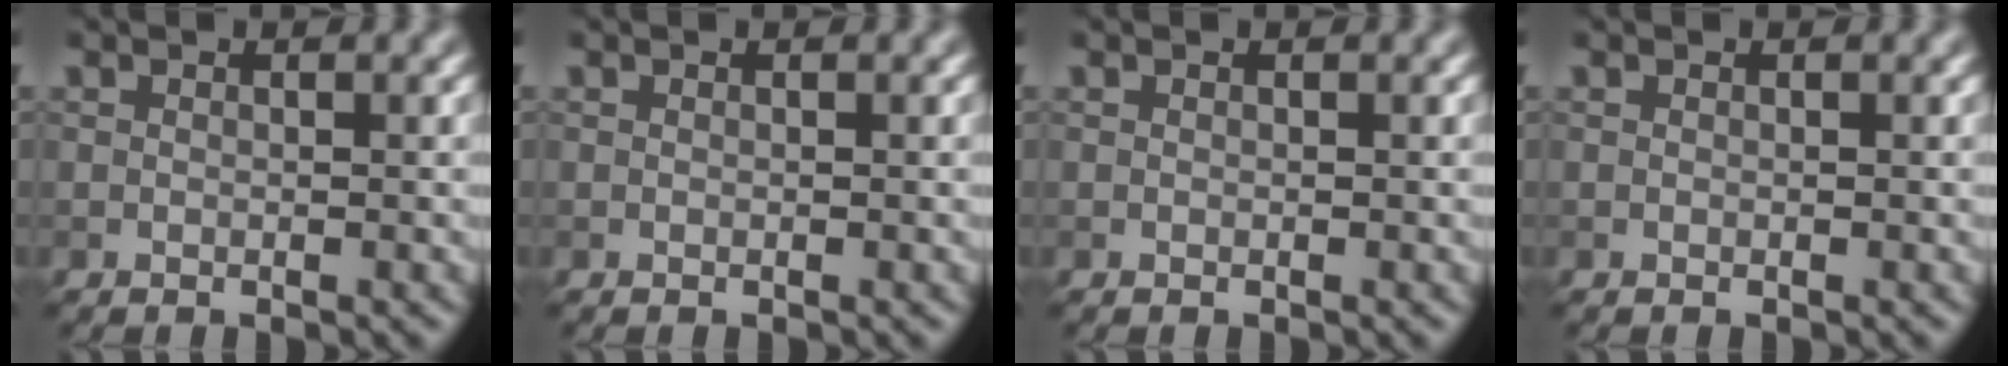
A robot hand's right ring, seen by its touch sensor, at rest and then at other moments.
{"total": 0.0}
{"total": 0.0}
{"total": 0.0}